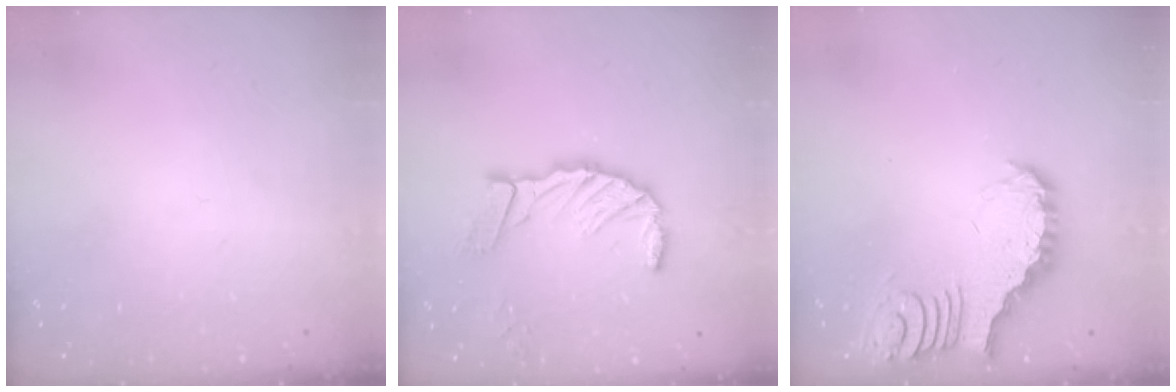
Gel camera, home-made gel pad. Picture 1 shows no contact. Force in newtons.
{"total": 11.6, "press": 11.6, "slide": 1.1}
{"total": 3.9, "press": 3.9, "slide": 0.6}